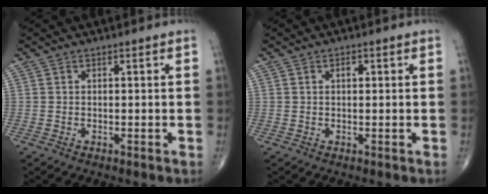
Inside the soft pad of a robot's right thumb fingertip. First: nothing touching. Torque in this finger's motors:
{"motor_torque": [-0.21, 0.75, 0.07, -0.16, -0.06]}